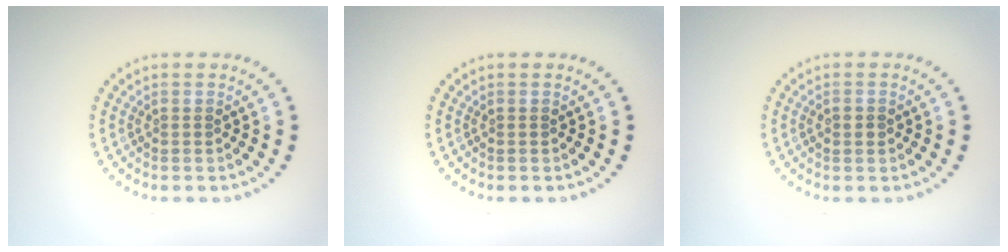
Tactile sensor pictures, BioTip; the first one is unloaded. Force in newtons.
{"total": 0.0}
{"total": 1.3, "press": 1.3, "slide": 0.2}